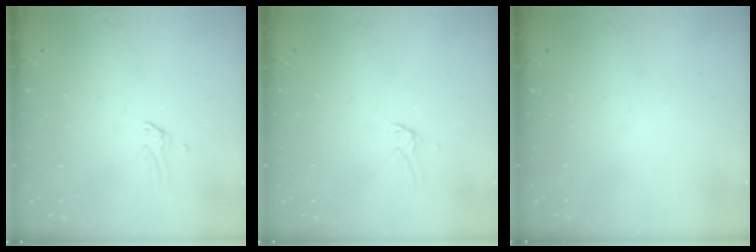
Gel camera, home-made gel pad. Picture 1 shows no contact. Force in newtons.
{"total": 1.5, "press": 1.5, "slide": 0.1}
{"total": 0.0}